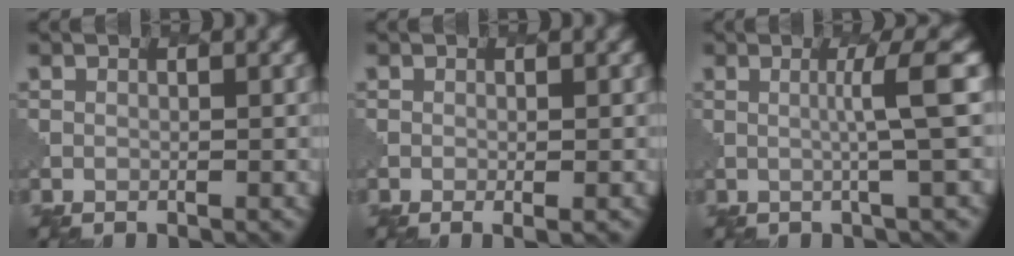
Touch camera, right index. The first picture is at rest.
{"total": 1.2, "force": [-0.3, 0.3, 1.2], "torque": [-0.015, -0.004, -0.002]}
{"total": 3.2, "force": [0.6, 0.0, 3.2], "torque": [-0.052, 0.000, 0.004]}